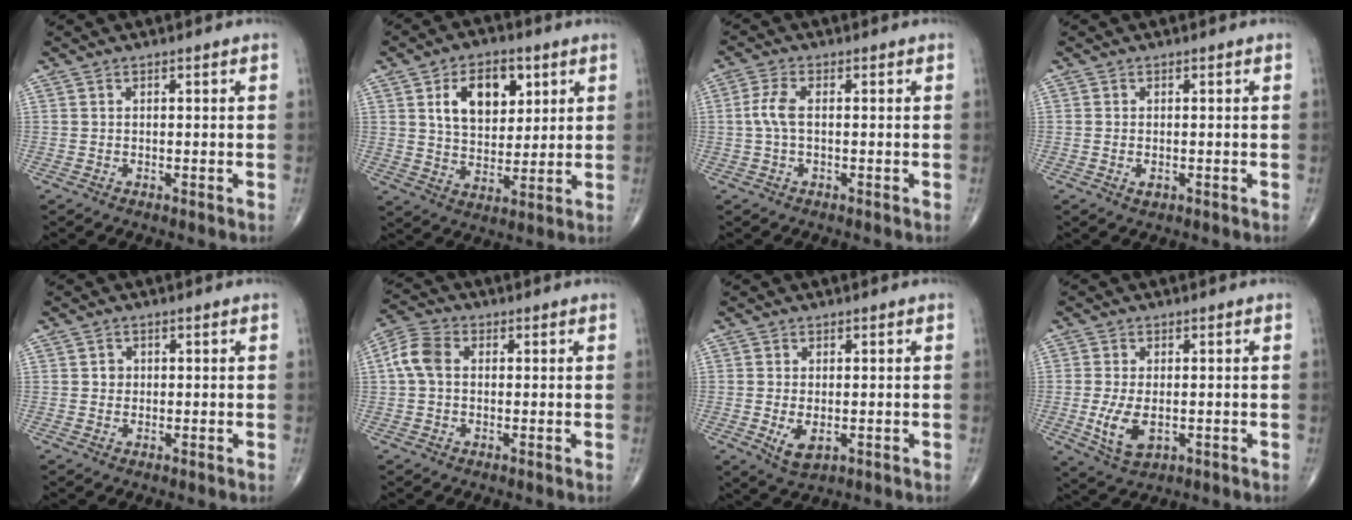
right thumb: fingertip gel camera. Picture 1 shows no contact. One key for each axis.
{"total": 12.2, "fx": 4.5, "fy": 7.7, "fz": 8.3, "tx": -0.094, "ty": -0.016, "tz": 0.081}
{"total": 3.8, "fx": 0.0, "fy": 1.5, "fz": 3.4, "tx": -0.090, "ty": 0.004, "tz": -0.006}
{"total": 1.2, "fx": -0.4, "fy": 0.7, "fz": 0.9, "tx": -0.015, "ty": -0.003, "tz": -0.005}
{"total": 1.4, "fx": 0.1, "fy": 1.3, "fz": 0.5, "tx": 0.001, "ty": 0.003, "tz": 0.000}
{"total": 6.1, "fx": 0.6, "fy": 4.3, "fz": 4.3, "tx": -0.092, "ty": 0.019, "tz": 0.005}
{"total": 4.1, "fx": -0.9, "fy": 2.2, "fz": 3.4, "tx": -0.060, "ty": -0.011, "tz": -0.008}
{"total": 6.9, "fx": -1.2, "fy": 3.8, "fz": 5.7, "tx": -0.112, "ty": -0.013, "tz": -0.015}